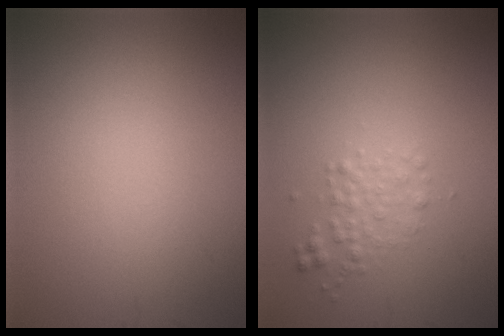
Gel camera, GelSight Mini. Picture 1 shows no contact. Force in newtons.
{"total": 1.7, "press": 1.7, "slide": 0.1}